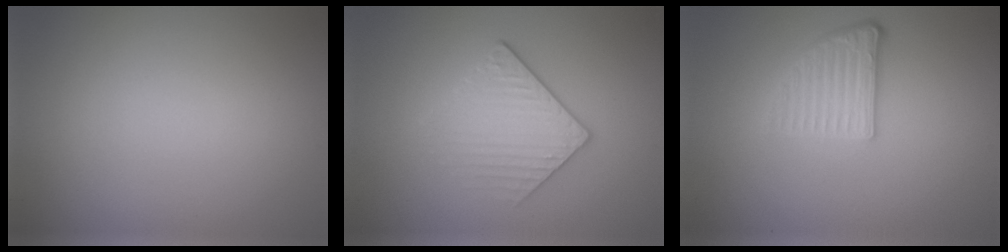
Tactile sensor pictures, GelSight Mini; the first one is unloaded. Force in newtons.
{"total": 3.1, "press": 2.9, "slide": 1.2}
{"total": 3.8, "press": 2.5, "slide": 2.9}